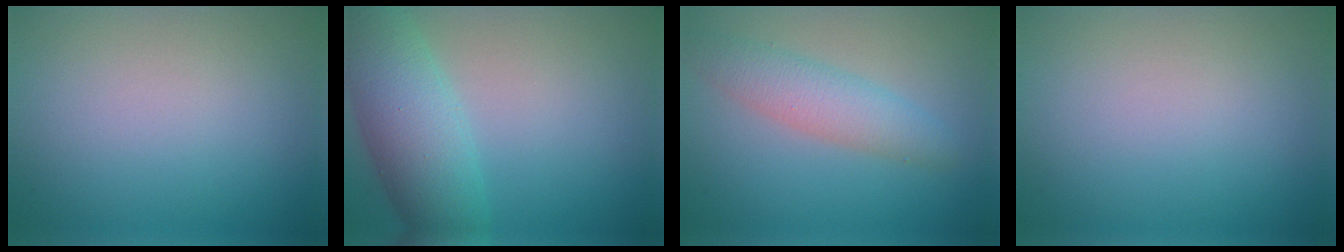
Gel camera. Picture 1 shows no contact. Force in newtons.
{"total": 6.9, "press": 6.9, "slide": 0.3}
{"total": 3.7, "press": 3.7, "slide": 0.1}
{"total": 0.0}